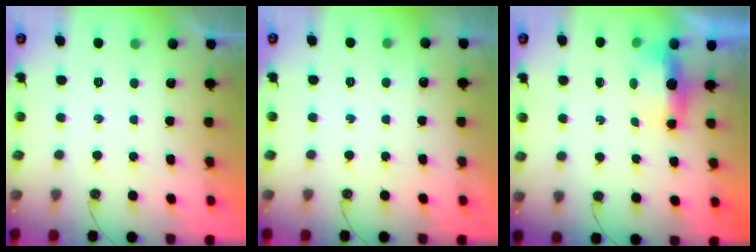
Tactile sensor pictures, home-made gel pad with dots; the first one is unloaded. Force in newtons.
{"total": 2.9, "press": 2.8, "slide": 0.7}
{"total": 14.7, "press": 7.2, "slide": 12.8}